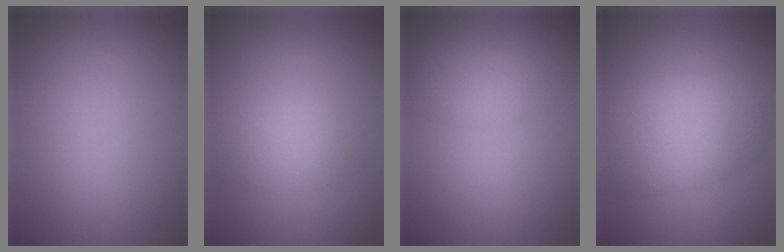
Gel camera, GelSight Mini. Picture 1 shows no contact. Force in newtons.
{"total": 2.8, "press": 2.8, "slide": 0.2}
{"total": 1.9, "press": 1.9, "slide": 0.1}
{"total": 6.9, "press": 6.9, "slide": 0.4}